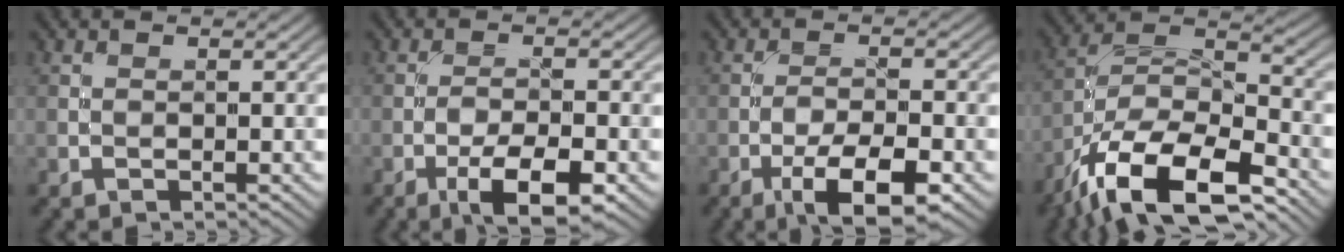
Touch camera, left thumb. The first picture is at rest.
{"total": 7.0, "force": [-3.8, 2.1, 5.5], "torque": [-0.094, -0.001, -0.063]}
{"total": 8.0, "force": [-4.5, 2.4, 6.1], "torque": [-0.104, -0.002, -0.074]}
{"total": 15.9, "force": [-10.7, 6.0, 10.1], "torque": [-0.218, -0.020, -0.194]}